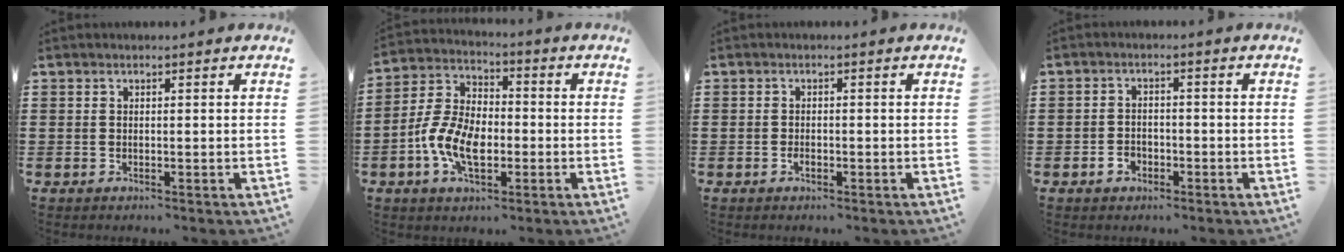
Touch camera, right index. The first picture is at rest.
{"total": 8.7, "force": [-2.8, 5.0, 6.6], "torque": [-0.163, 0.000, -0.059]}
{"total": 1.1, "force": [-0.5, 0.5, 0.8], "torque": [-0.017, -0.006, -0.009]}
{"total": 2.2, "force": [-1.3, 1.6, 0.9], "torque": [-0.019, 0.000, -0.028]}